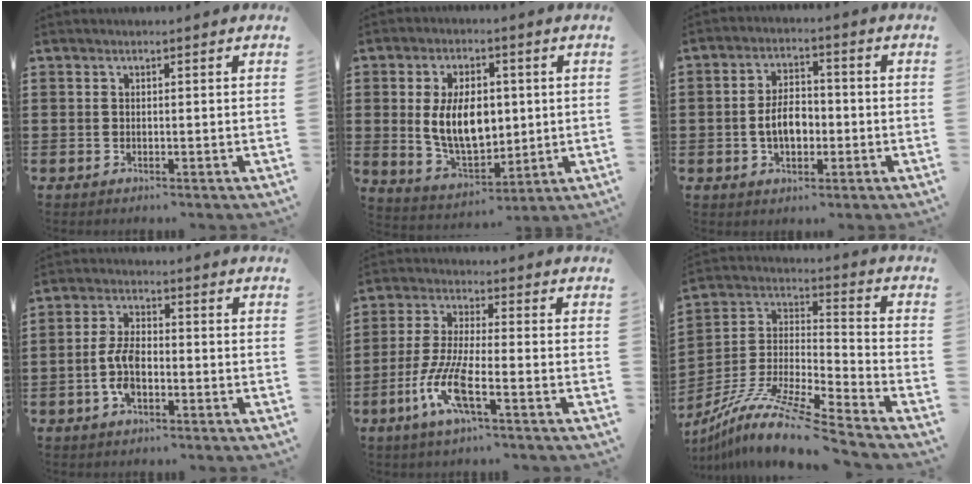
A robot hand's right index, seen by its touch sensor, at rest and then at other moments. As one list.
[{"total": 9.9, "force": [1.0, 6.0, 7.8], "torque": [-0.149, 0.002, 0.013]}, {"total": 5.5, "force": [-1.2, 3.2, 4.4], "torque": [-0.072, 0.001, -0.027]}, {"total": 5.8, "force": [-1.7, 2.8, 4.9], "torque": [-0.113, -0.003, -0.035]}, {"total": 8.7, "force": [-4.1, 1.7, 7.5], "torque": [-0.177, -0.018, -0.081]}, {"total": 11.8, "force": [-10.0, 0.2, 6.1], "torque": [-0.128, 0.002, -0.202]}]